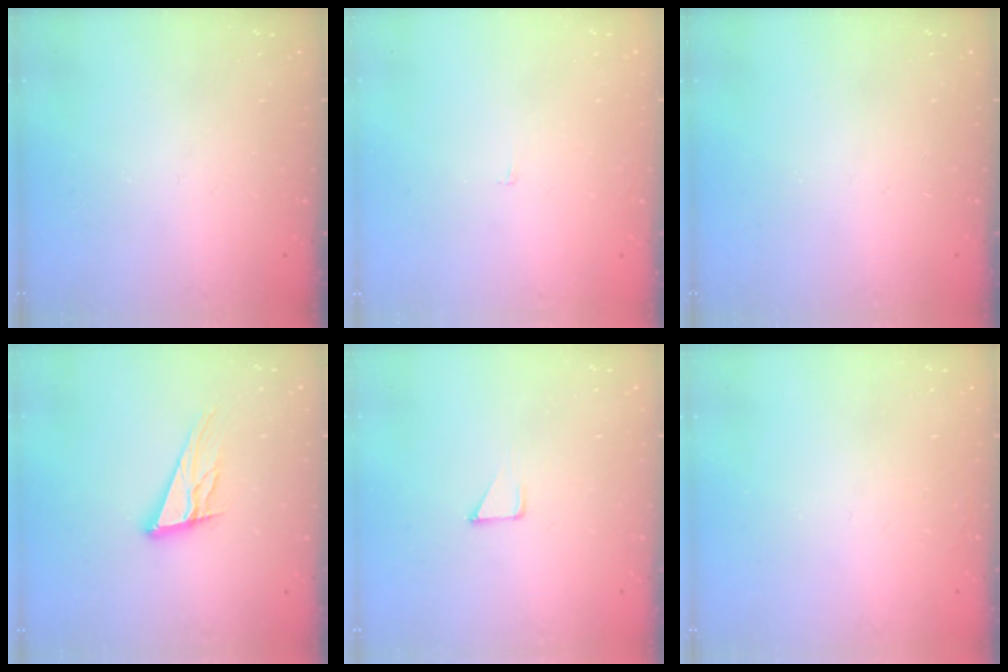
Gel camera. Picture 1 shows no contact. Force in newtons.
{"total": 2.2, "press": 2.2, "slide": 0.2}
{"total": 0.0}
{"total": 13.0, "press": 12.7, "slide": 2.8}
{"total": 4.8, "press": 4.8, "slide": 0.2}
{"total": 1.5, "press": 1.5, "slide": 0.1}